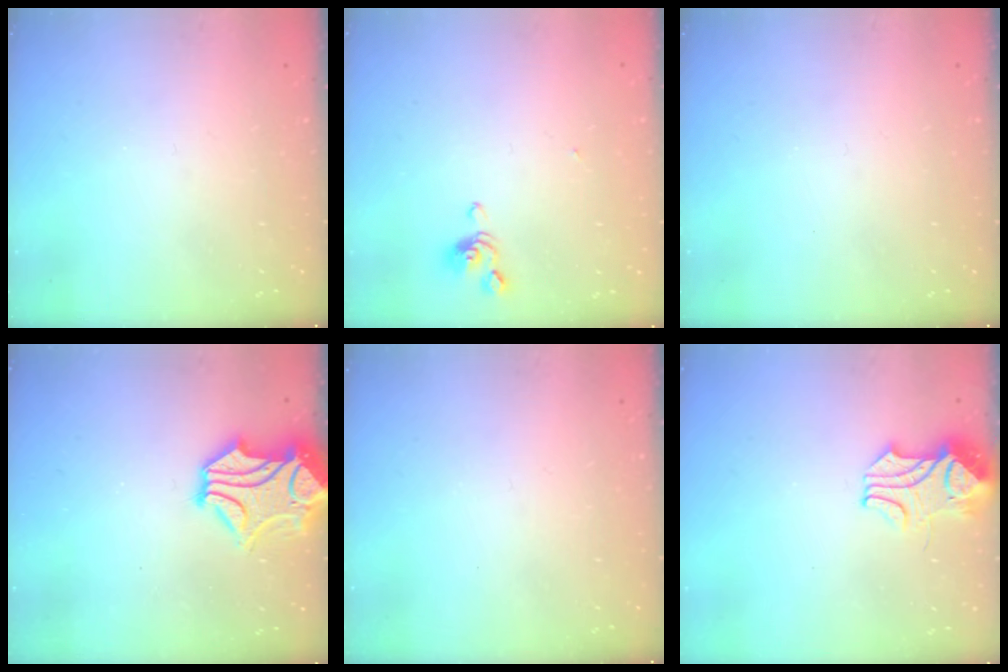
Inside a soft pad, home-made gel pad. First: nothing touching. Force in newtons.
{"total": 1.2, "press": 1.1, "slide": 0.4}
{"total": 0.0}
{"total": 2.0, "press": 1.6, "slide": 1.1}
{"total": 0.0}
{"total": 2.6, "press": 2.4, "slide": 1.0}